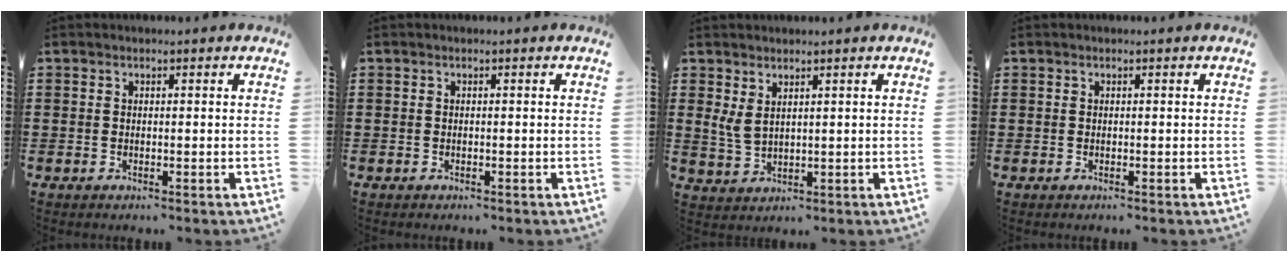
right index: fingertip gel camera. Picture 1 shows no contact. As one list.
[{"total": 0.0}, {"total": 3.2, "force": [1.9, 1.4, 2.2], "torque": [-0.056, -0.001, 0.034]}, {"total": 0.0}]